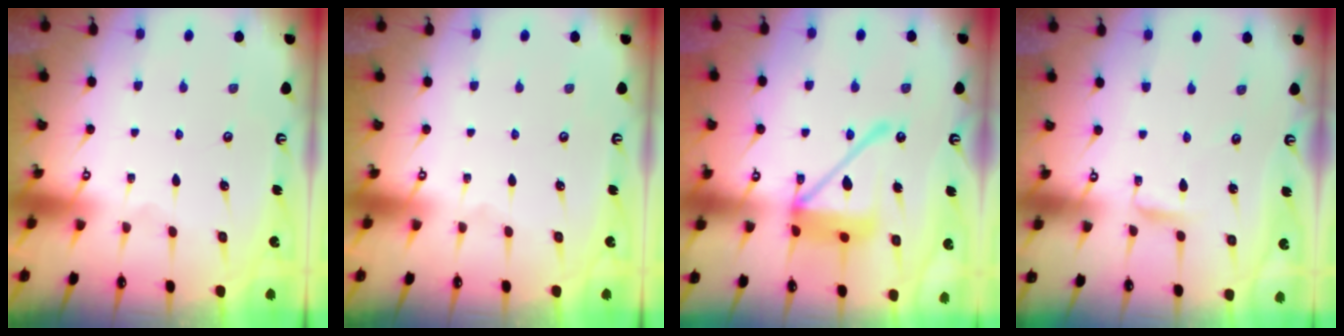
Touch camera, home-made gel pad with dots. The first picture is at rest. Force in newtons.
{"total": 0.0}
{"total": 16.8, "press": 16.7, "slide": 1.9}
{"total": 3.0, "press": 3.0, "slide": 0.3}